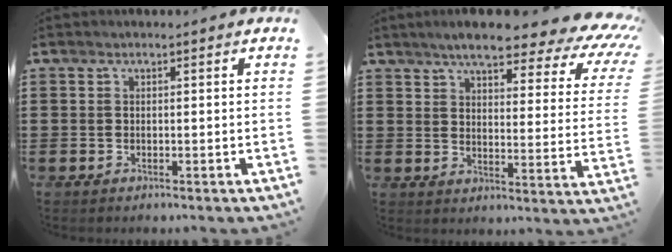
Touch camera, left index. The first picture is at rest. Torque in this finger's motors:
{"motor_torque": [2.14, 0.00, 1.05, 0.21]}